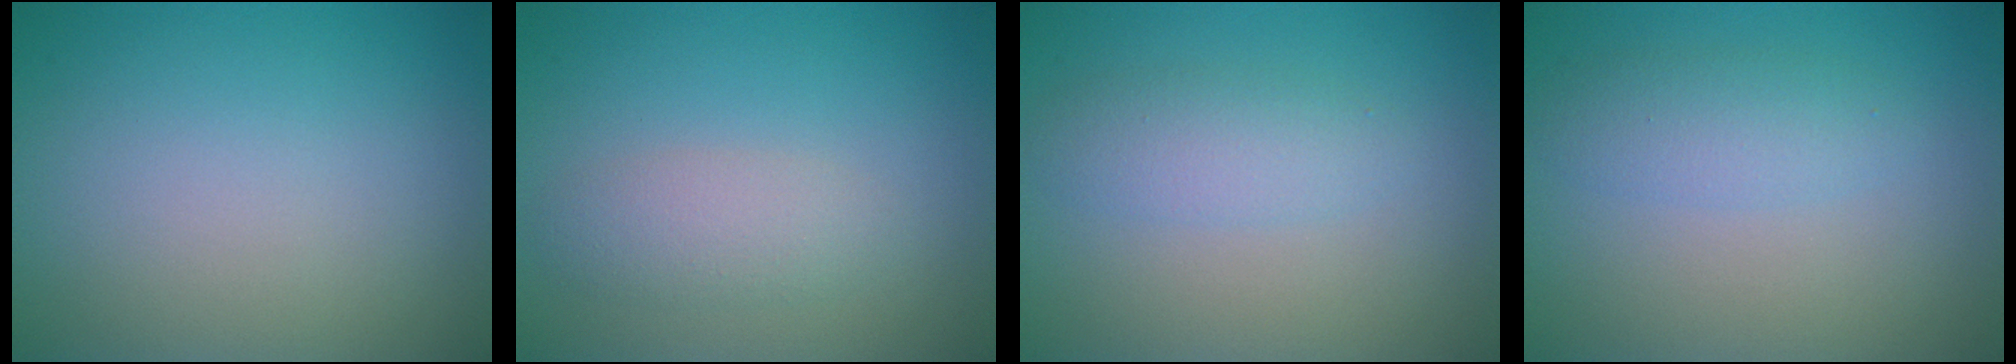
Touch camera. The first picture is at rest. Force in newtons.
{"total": 2.3, "press": 2.3, "slide": 0.1}
{"total": 2.4, "press": 2.4, "slide": 0.0}
{"total": 2.3, "press": 2.3, "slide": 0.1}